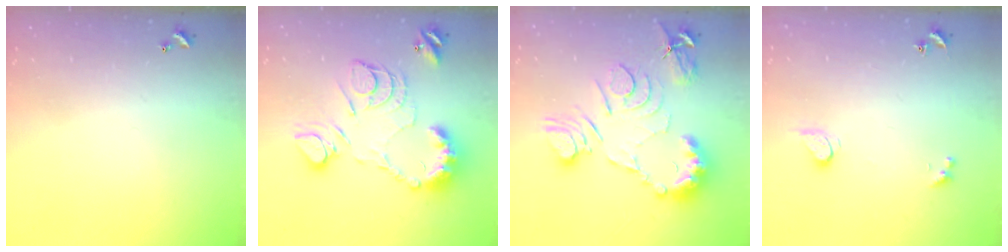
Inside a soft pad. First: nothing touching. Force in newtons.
{"total": 15.0, "press": 15.0, "slide": 1.3}
{"total": 14.5, "press": 14.5, "slide": 0.9}
{"total": 1.5, "press": 1.4, "slide": 0.4}